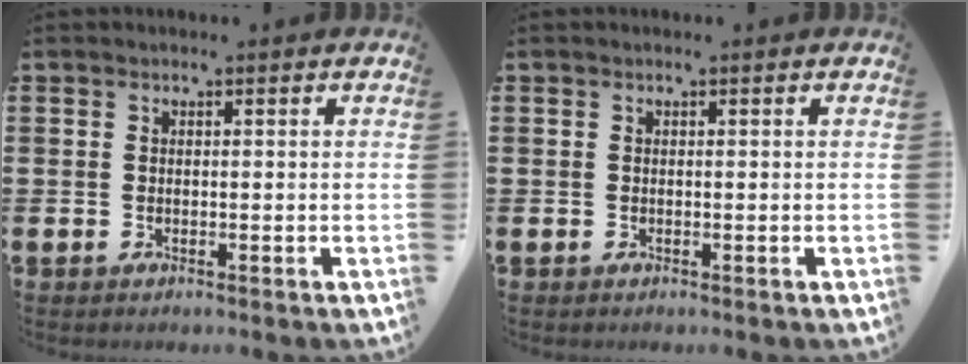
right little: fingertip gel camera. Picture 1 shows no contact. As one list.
[{"total": 0.0}]